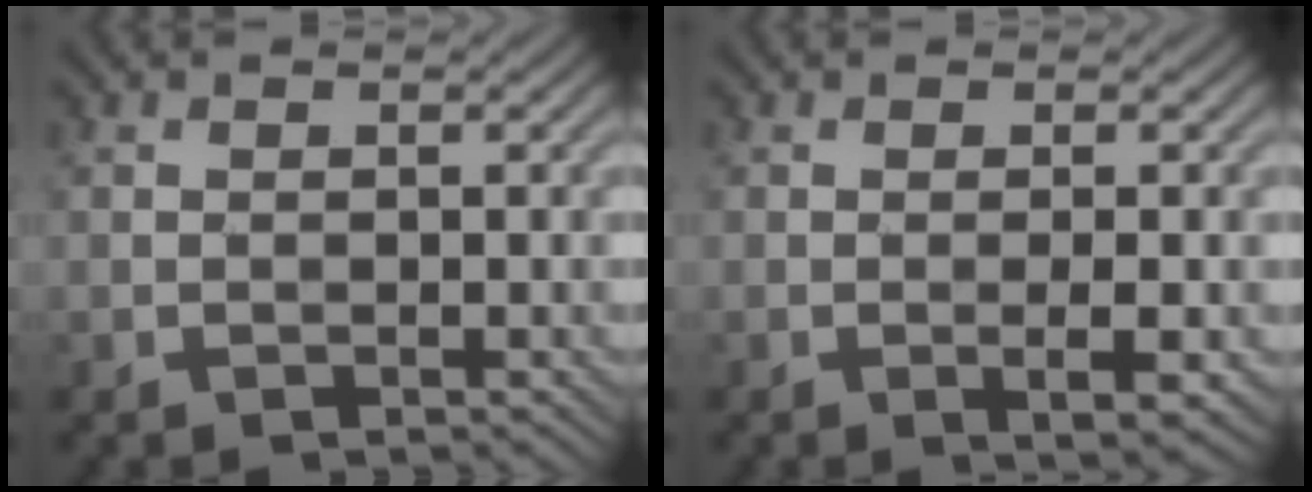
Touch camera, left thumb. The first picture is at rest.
{"total": 2.2, "force": [-0.7, 0.0, 2.1], "torque": [-0.042, 0.001, -0.011]}